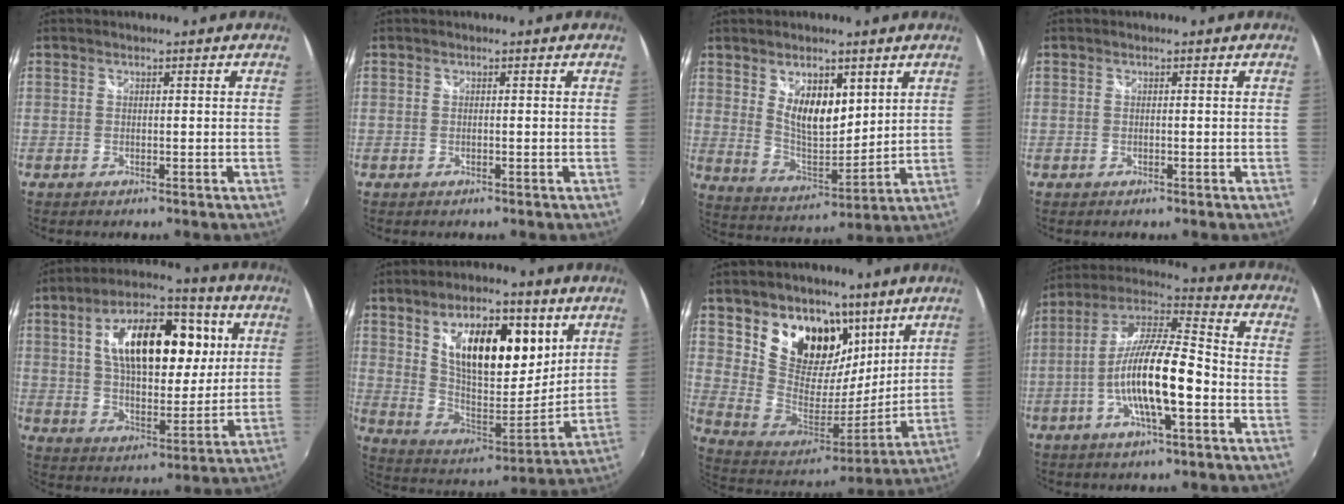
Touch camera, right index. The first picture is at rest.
{"total": 0.0}
{"total": 10.0, "force": [4.4, 5.0, 7.5], "torque": [-0.123, -0.007, 0.091]}
{"total": 0.0}
{"total": 20.2, "force": [5.6, 10.3, 16.5], "torque": [-0.285, 0.029, 0.091]}
{"total": 19.6, "force": [8.4, 9.1, 15.1], "torque": [-0.247, 0.004, 0.151]}
{"total": 19.2, "force": [10.6, 13.1, 9.3], "torque": [-0.197, 0.000, 0.195]}
{"total": 15.2, "force": [-4.5, 3.3, 14.1], "torque": [-0.269, -0.002, -0.090]}